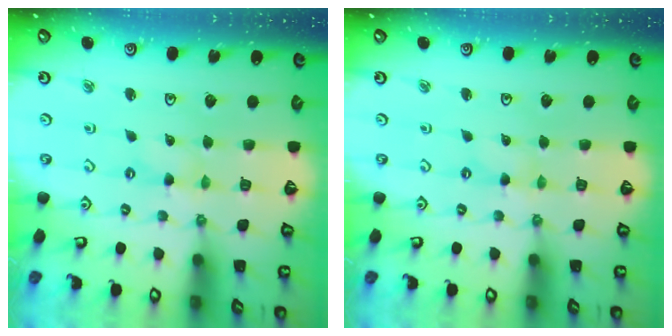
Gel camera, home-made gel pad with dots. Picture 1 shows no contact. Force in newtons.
{"total": 0.0}